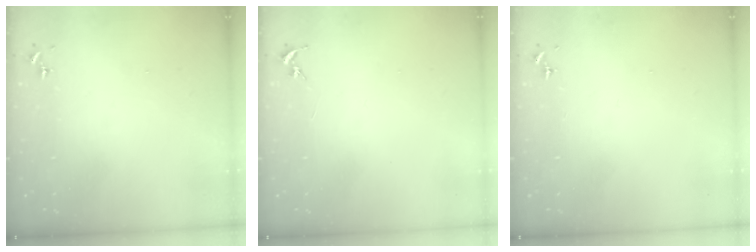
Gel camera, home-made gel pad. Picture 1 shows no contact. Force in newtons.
{"total": 0.0}
{"total": 0.0}